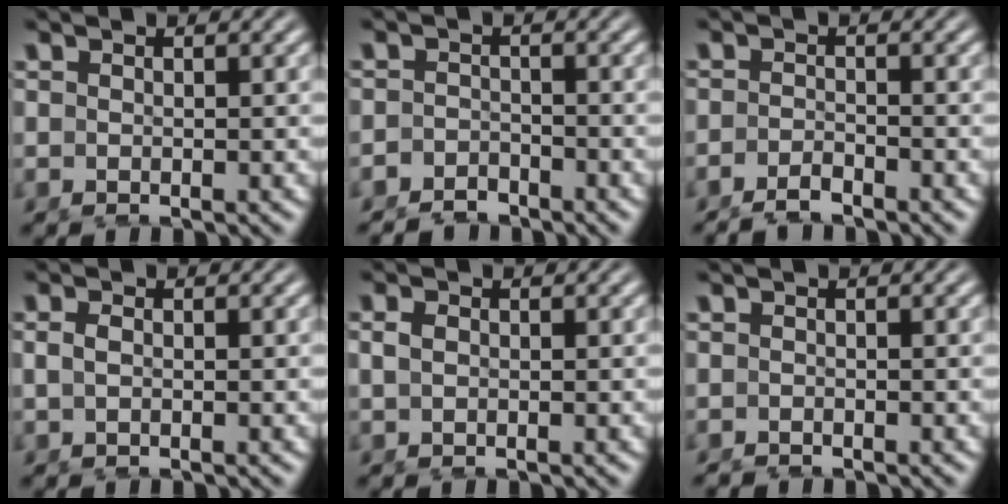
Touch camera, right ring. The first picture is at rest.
{"total": 2.9, "force": [-2.8, 0.5, -0.5], "torque": [0.011, -0.014, -0.045]}
{"total": 1.9, "force": [-1.8, -0.3, 0.2], "torque": [-0.002, -0.002, -0.034]}
{"total": 0.8, "force": [0.0, -0.5, 0.6], "torque": [-0.012, -0.003, 0.004]}
{"total": 0.6, "force": [0.1, -0.2, 0.5], "torque": [-0.010, -0.002, 0.005]}
{"total": 1.0, "force": [-0.9, -0.2, -0.5], "torque": [0.008, -0.009, -0.015]}